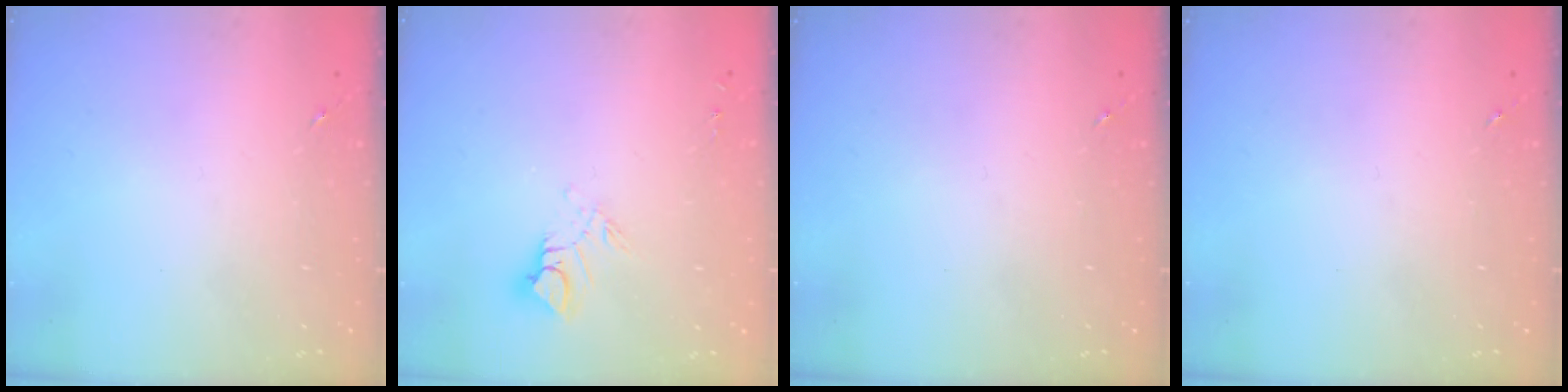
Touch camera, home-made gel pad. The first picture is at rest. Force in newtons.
{"total": 8.6, "press": 8.6, "slide": 0.9}
{"total": 0.0}
{"total": 0.0}